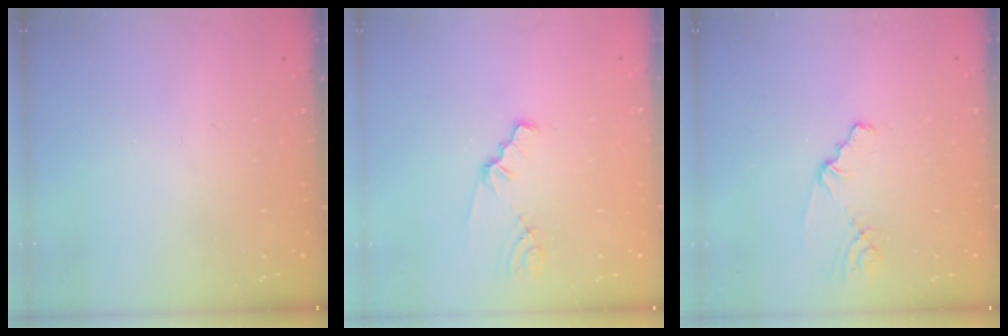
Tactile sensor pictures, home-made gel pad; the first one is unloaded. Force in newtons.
{"total": 1.5, "press": 1.5, "slide": 0.3}
{"total": 1.1, "press": 1.1, "slide": 0.2}